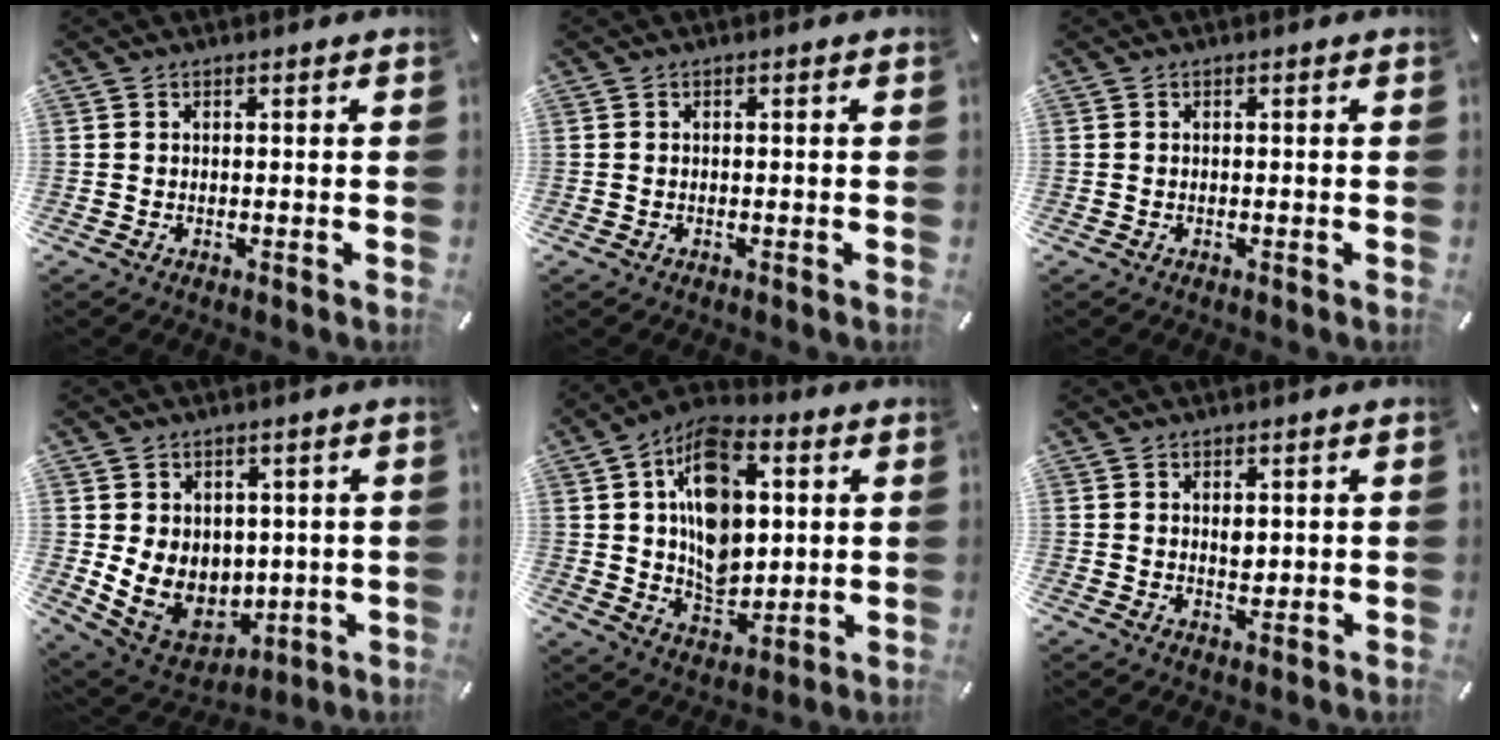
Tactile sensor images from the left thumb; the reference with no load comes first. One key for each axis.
{"total": 0.0}
{"total": 0.0}
{"total": 10.4, "fx": 1.3, "fy": 9.4, "fz": 4.3, "tx": -0.097, "ty": -0.027, "tz": 0.037}
{"total": 16.5, "fx": 3.6, "fy": 11.7, "fz": 11.1, "tx": -0.187, "ty": -0.009, "tz": 0.067}
{"total": 2.2, "fx": 0.6, "fy": 1.6, "fz": 1.4, "tx": -0.015, "ty": -0.006, "tz": 0.009}